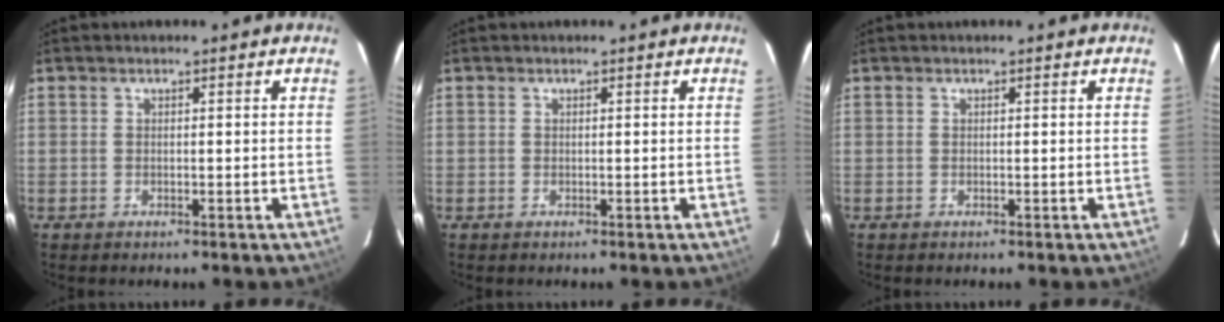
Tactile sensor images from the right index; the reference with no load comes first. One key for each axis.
{"total": 0.0}
{"total": 0.0}